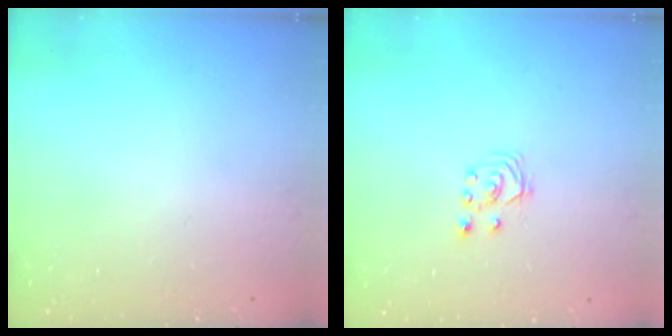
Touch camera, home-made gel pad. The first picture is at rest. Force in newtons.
{"total": 2.8, "press": 2.7, "slide": 0.7}